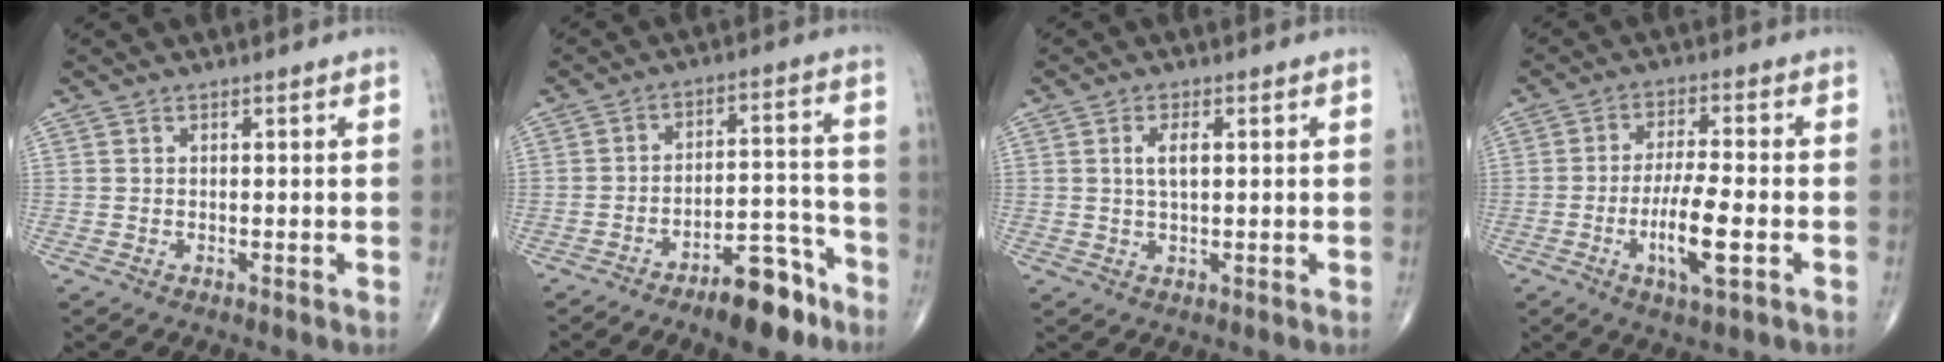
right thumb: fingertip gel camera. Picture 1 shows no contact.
{"total": 10.7, "force": [-7.5, 3.9, 6.6], "torque": [-0.076, 0.071, -0.119]}
{"total": 3.4, "force": [0.7, 1.4, 3.0], "torque": [-0.056, -0.002, 0.012]}
{"total": 9.5, "force": [-2.9, 2.2, 8.7], "torque": [-0.164, 0.007, -0.053]}